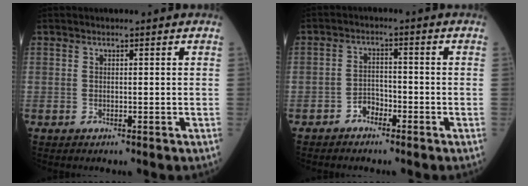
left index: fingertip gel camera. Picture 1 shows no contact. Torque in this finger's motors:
{"motor_torque": [0.02, 0.01, 0.01, 0.00]}